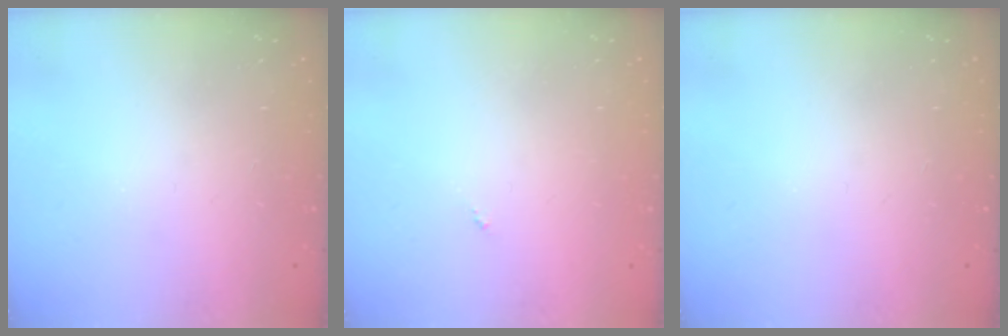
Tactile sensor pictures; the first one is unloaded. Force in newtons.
{"total": 0.0}
{"total": 0.0}